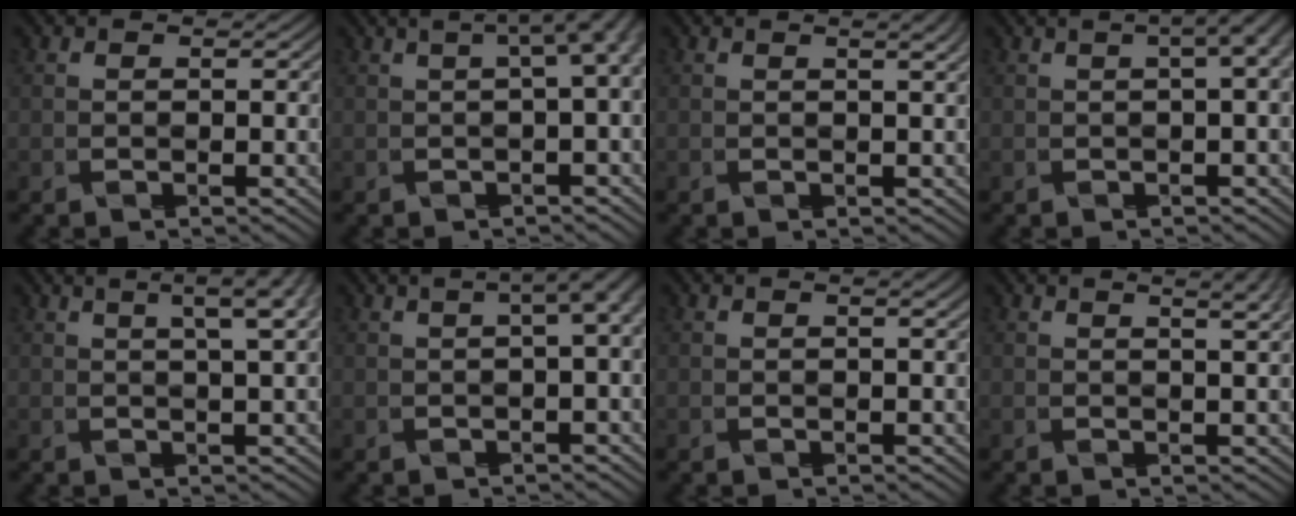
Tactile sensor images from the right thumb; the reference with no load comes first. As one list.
[{"total": 7.1, "force": [1.0, 2.5, 6.6], "torque": [-0.102, 0.004, 0.018]}, {"total": 1.9, "force": [0.7, 0.5, 1.7], "torque": [-0.028, -0.001, 0.017]}, {"total": 4.9, "force": [1.1, 1.5, 4.5], "torque": [-0.071, 0.003, 0.023]}, {"total": 5.4, "force": [2.6, 0.7, 4.6], "torque": [-0.060, 0.015, 0.033]}, {"total": 5.3, "force": [1.0, 1.6, 5.0], "torque": [-0.077, 0.002, 0.019]}, {"total": 1.1, "force": [0.3, 0.4, 1.0], "torque": [-0.022, -0.002, 0.008]}, {"total": 2.8, "force": [1.5, 0.4, 2.3], "torque": [-0.034, 0.002, 0.030]}]